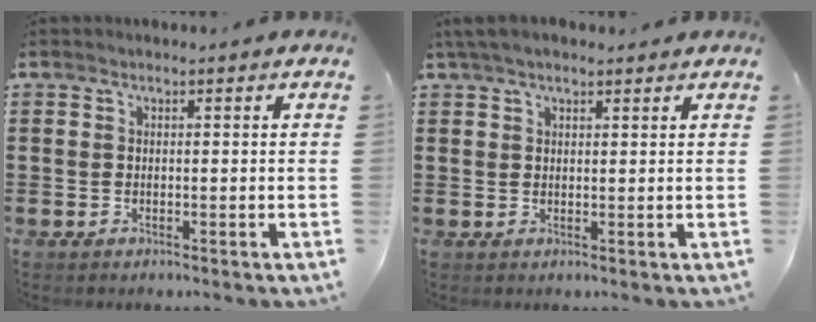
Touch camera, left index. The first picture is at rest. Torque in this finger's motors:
{"motor_torque": [1.67, -0.47, 0.18, 0.01]}